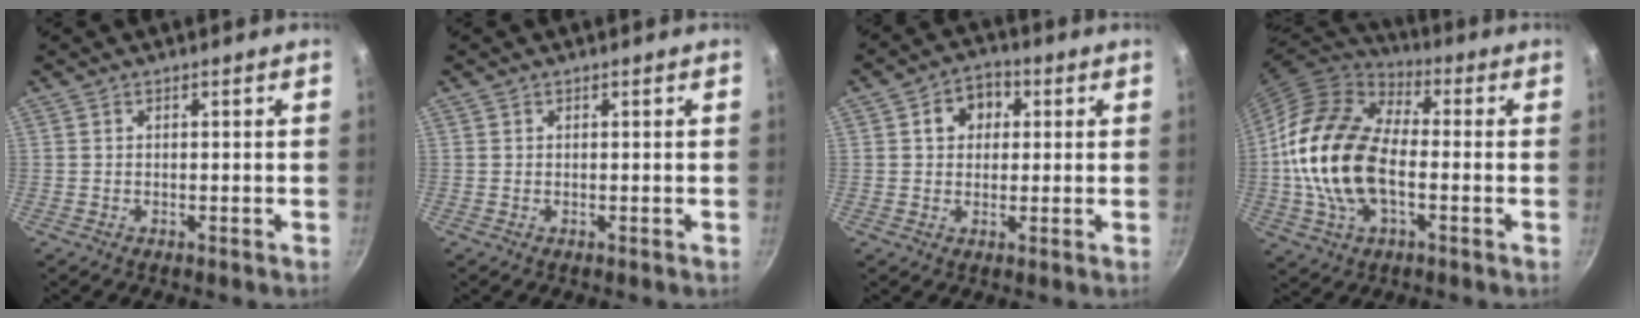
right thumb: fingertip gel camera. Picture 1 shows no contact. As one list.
[{"total": 0.0}, {"total": 6.5, "force": [1.7, 5.3, 3.4], "torque": [-0.017, 0.008, 0.017]}, {"total": 20.1, "force": [-1.9, 12.0, 16.0], "torque": [-0.292, 0.030, -0.045]}]